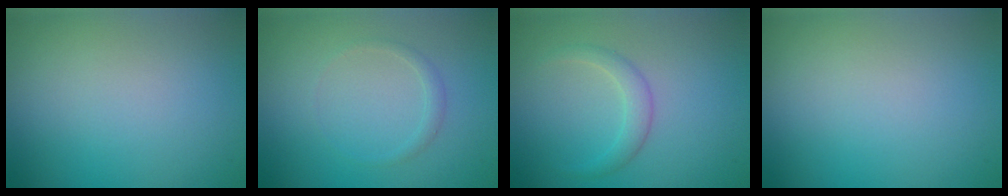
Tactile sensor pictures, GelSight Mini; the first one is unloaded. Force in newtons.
{"total": 0.9, "press": 0.9, "slide": 0.0}
{"total": 1.7, "press": 1.7, "slide": 0.1}
{"total": 0.0}